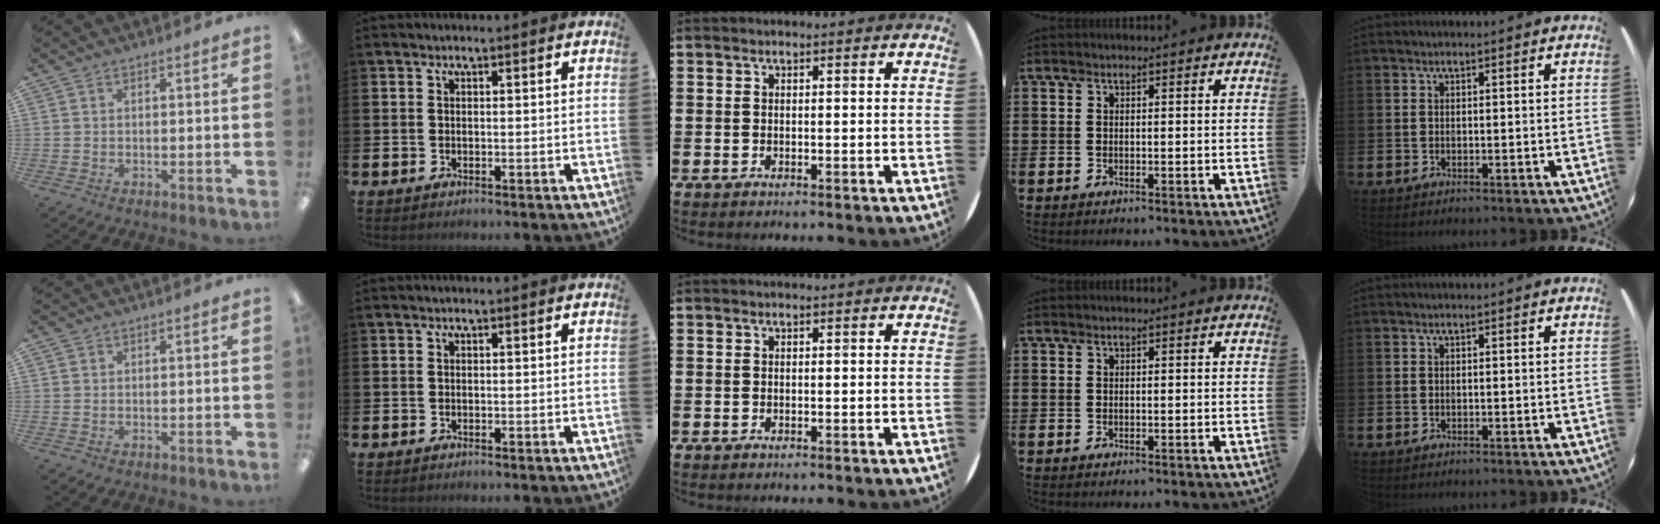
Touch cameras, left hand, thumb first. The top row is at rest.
{}